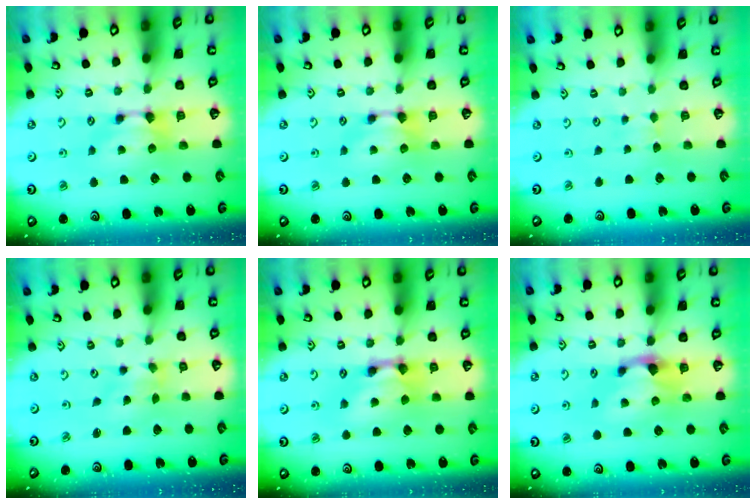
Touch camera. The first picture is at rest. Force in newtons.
{"total": 0.0}
{"total": 2.8, "press": 2.8, "slide": 0.2}
{"total": 1.7, "press": 1.3, "slide": 1.0}
{"total": 3.4, "press": 3.4, "slide": 0.2}
{"total": 1.4, "press": 0.9, "slide": 1.0}